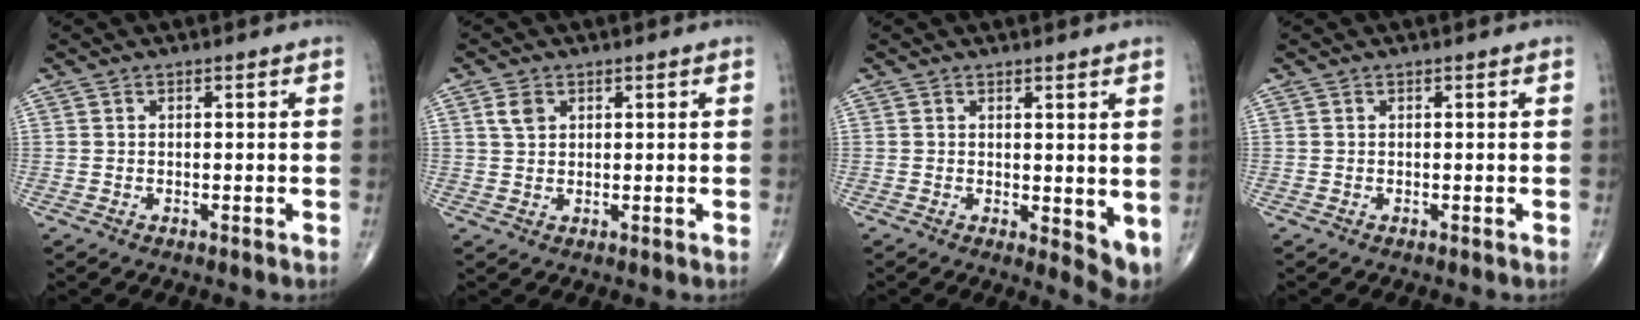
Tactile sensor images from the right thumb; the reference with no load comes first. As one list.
[{"total": 2.9, "force": [1.2, 2.0, 1.7], "torque": [-0.026, 0.001, 0.026]}, {"total": 5.0, "force": [0.8, 2.1, 4.5], "torque": [-0.052, -0.016, 0.016]}, {"total": 0.0}]